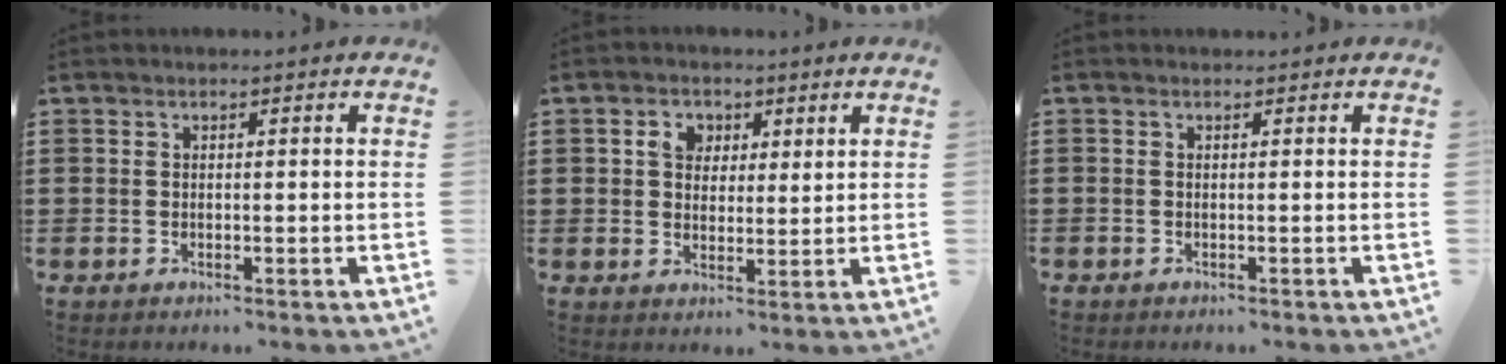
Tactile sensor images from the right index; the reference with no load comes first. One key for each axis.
{"total": 3.6, "fx": 1.6, "fy": 2.7, "fz": 1.7, "tx": -0.046, "ty": 0.012, "tz": 0.026}
{"total": 0.0}